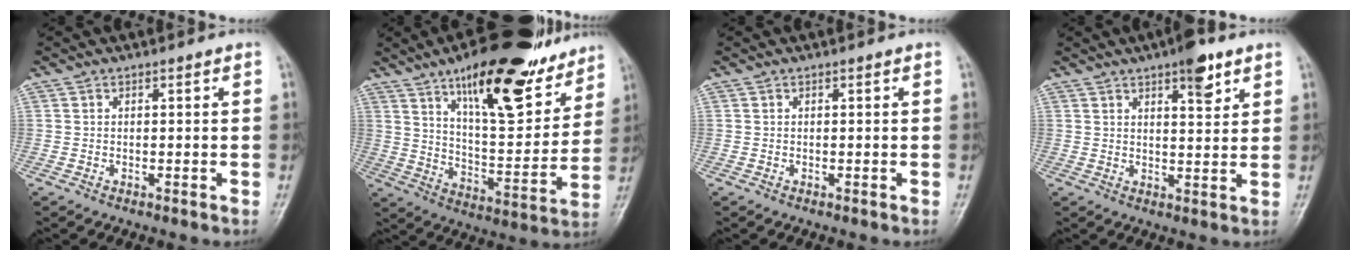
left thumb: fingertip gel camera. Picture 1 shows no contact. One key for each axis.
{"total": 23.5, "fx": 15.0, "fy": 8.4, "fz": 16.1, "tx": -0.194, "ty": -0.065, "tz": 0.236}
{"total": 0.0}
{"total": 6.7, "fx": 4.0, "fy": 2.2, "fz": 4.8, "tx": -0.054, "ty": -0.019, "tz": 0.053}